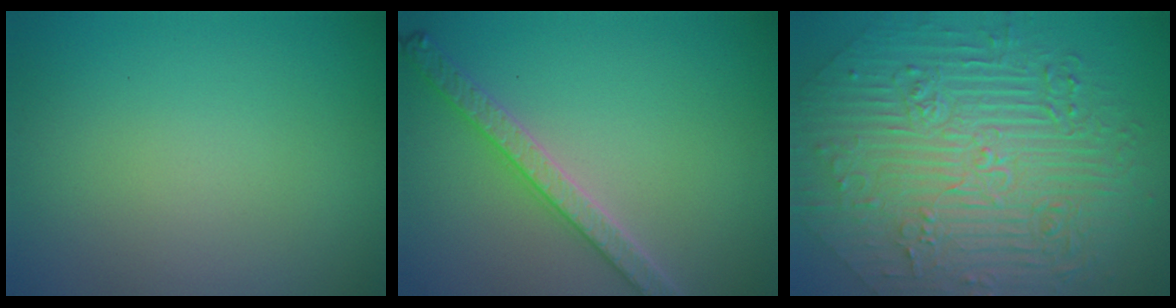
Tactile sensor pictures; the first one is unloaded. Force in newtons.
{"total": 3.2, "press": 3.0, "slide": 1.0}
{"total": 11.1, "press": 7.5, "slide": 8.1}